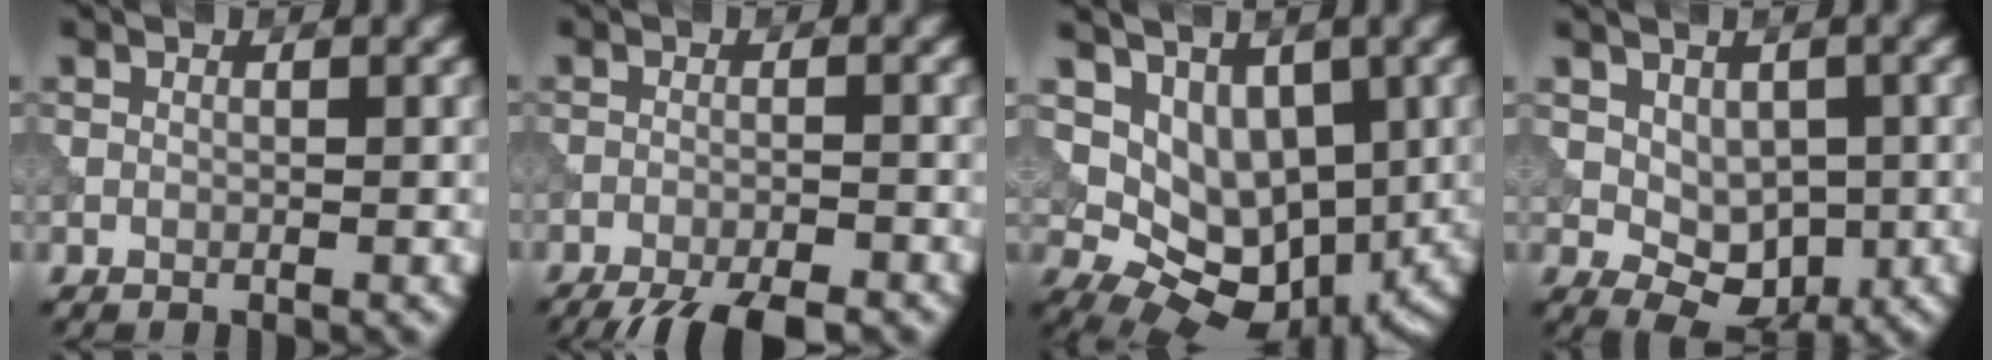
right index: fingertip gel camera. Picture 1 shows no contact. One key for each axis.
{"total": 6.1, "fx": -5.1, "fy": 1.1, "fz": 3.1, "tx": -0.050, "ty": -0.026, "tz": -0.083}
{"total": 8.6, "fx": 0.8, "fy": 6.0, "fz": 6.1, "tx": -0.076, "ty": -0.020, "tz": 0.018}
{"total": 4.1, "fx": -0.1, "fy": 3.0, "fz": 2.9, "tx": -0.046, "ty": -0.014, "tz": 0.005}